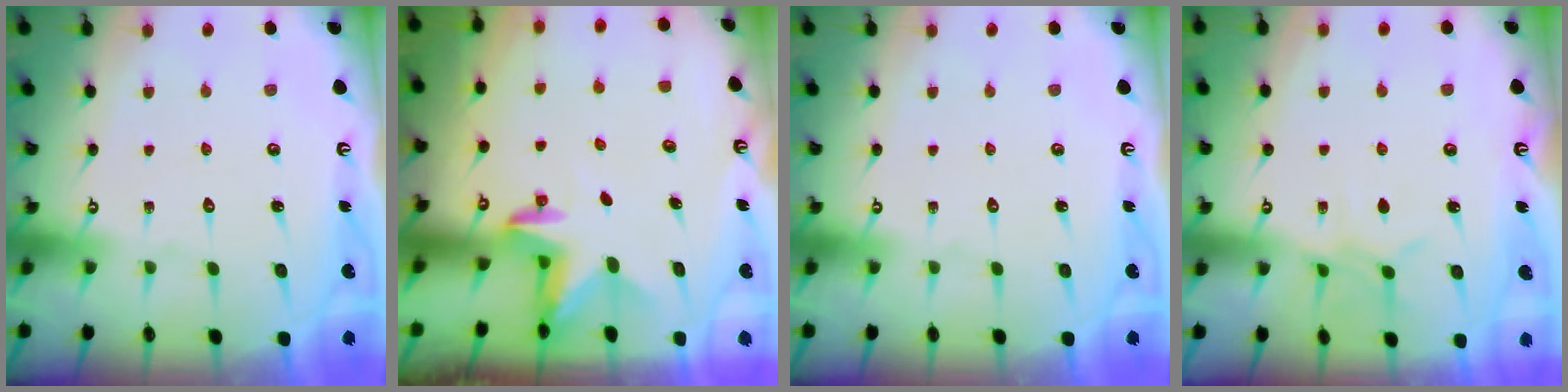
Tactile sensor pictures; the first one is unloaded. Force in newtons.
{"total": 2.9, "press": 2.8, "slide": 0.6}
{"total": 0.0}
{"total": 6.7, "press": 6.7, "slide": 0.8}